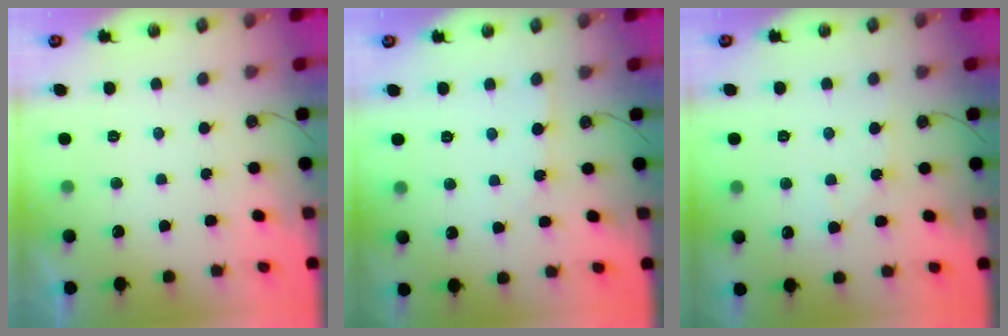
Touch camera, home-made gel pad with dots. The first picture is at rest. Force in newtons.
{"total": 3.1, "press": 3.1, "slide": 0.4}
{"total": 4.4, "press": 4.4, "slide": 0.5}